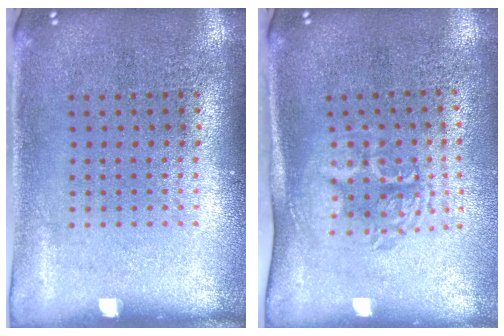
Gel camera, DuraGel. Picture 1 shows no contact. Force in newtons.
{"total": 1.7, "press": 1.3, "slide": 1.1}